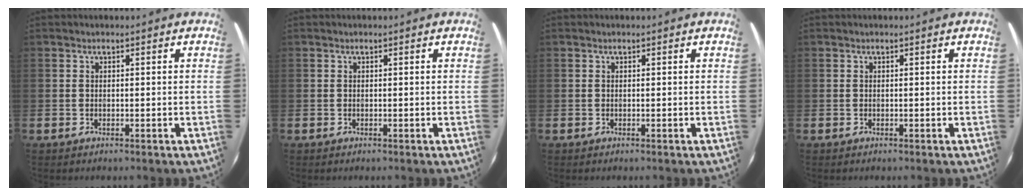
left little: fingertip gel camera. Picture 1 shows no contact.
{"total": 0.0}
{"total": 0.0}
{"total": 0.0}